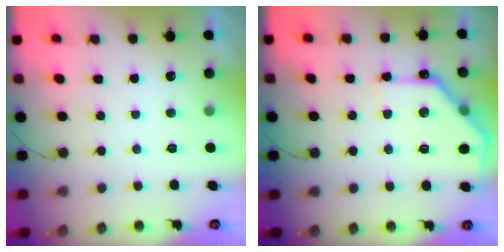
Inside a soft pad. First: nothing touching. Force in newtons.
{"total": 13.9, "press": 13.8, "slide": 0.7}